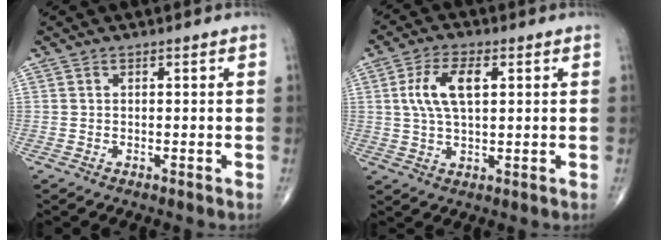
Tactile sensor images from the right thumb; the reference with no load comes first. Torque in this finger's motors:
{"motor_torque": [0.04, 0.05, 0.41, 0.20, 0.07]}